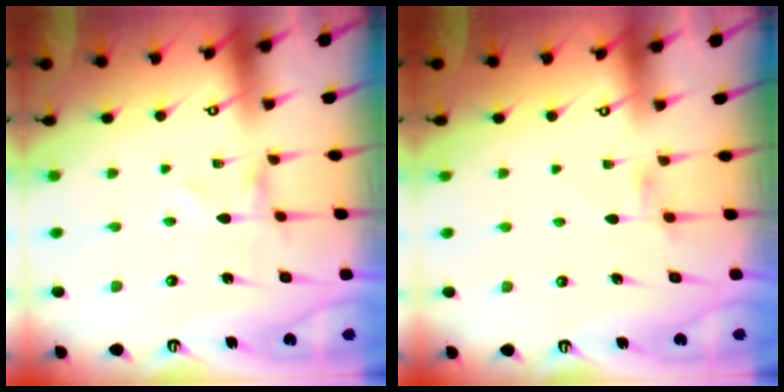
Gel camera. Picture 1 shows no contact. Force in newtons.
{"total": 2.0, "press": 2.0, "slide": 0.4}